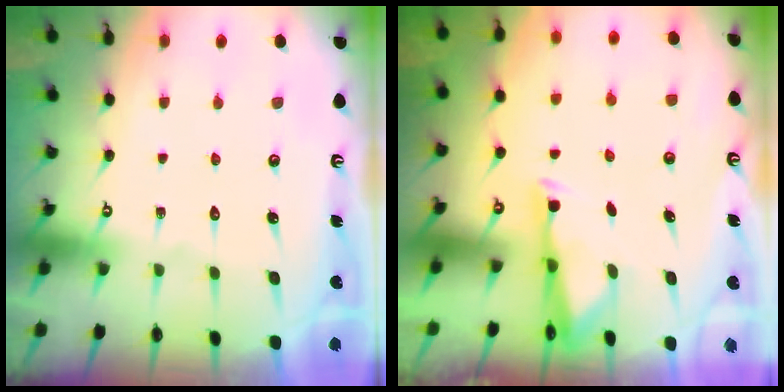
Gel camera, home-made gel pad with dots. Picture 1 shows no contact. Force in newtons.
{"total": 3.0, "press": 2.9, "slide": 0.5}